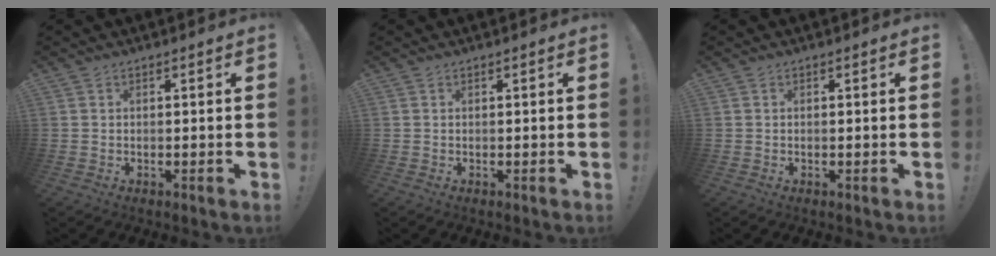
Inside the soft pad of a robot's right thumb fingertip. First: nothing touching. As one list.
[{"total": 0.0}, {"total": 0.0}]